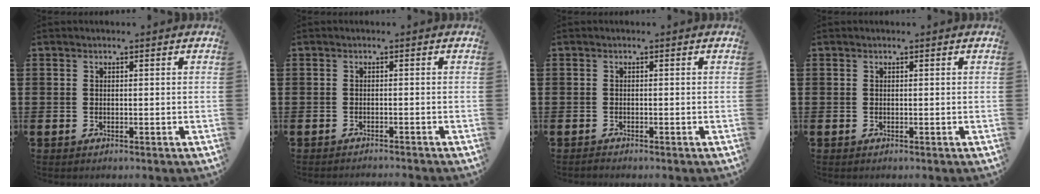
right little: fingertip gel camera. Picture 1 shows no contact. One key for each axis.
{"total": 0.8, "fx": -0.7, "fy": -0.2, "fz": 0.0, "tx": 0.001, "ty": -0.001, "tz": -0.016}
{"total": 0.0}
{"total": 0.0}